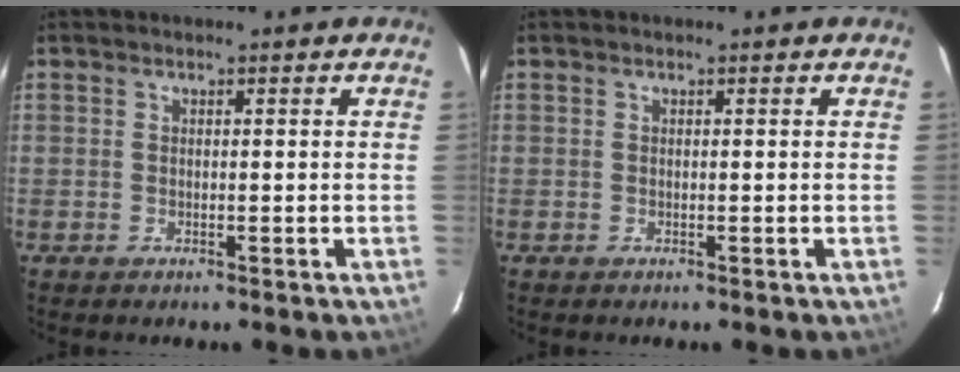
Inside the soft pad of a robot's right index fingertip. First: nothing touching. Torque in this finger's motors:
{"motor_torque": [0.00, 0.00, 0.01, 0.00]}